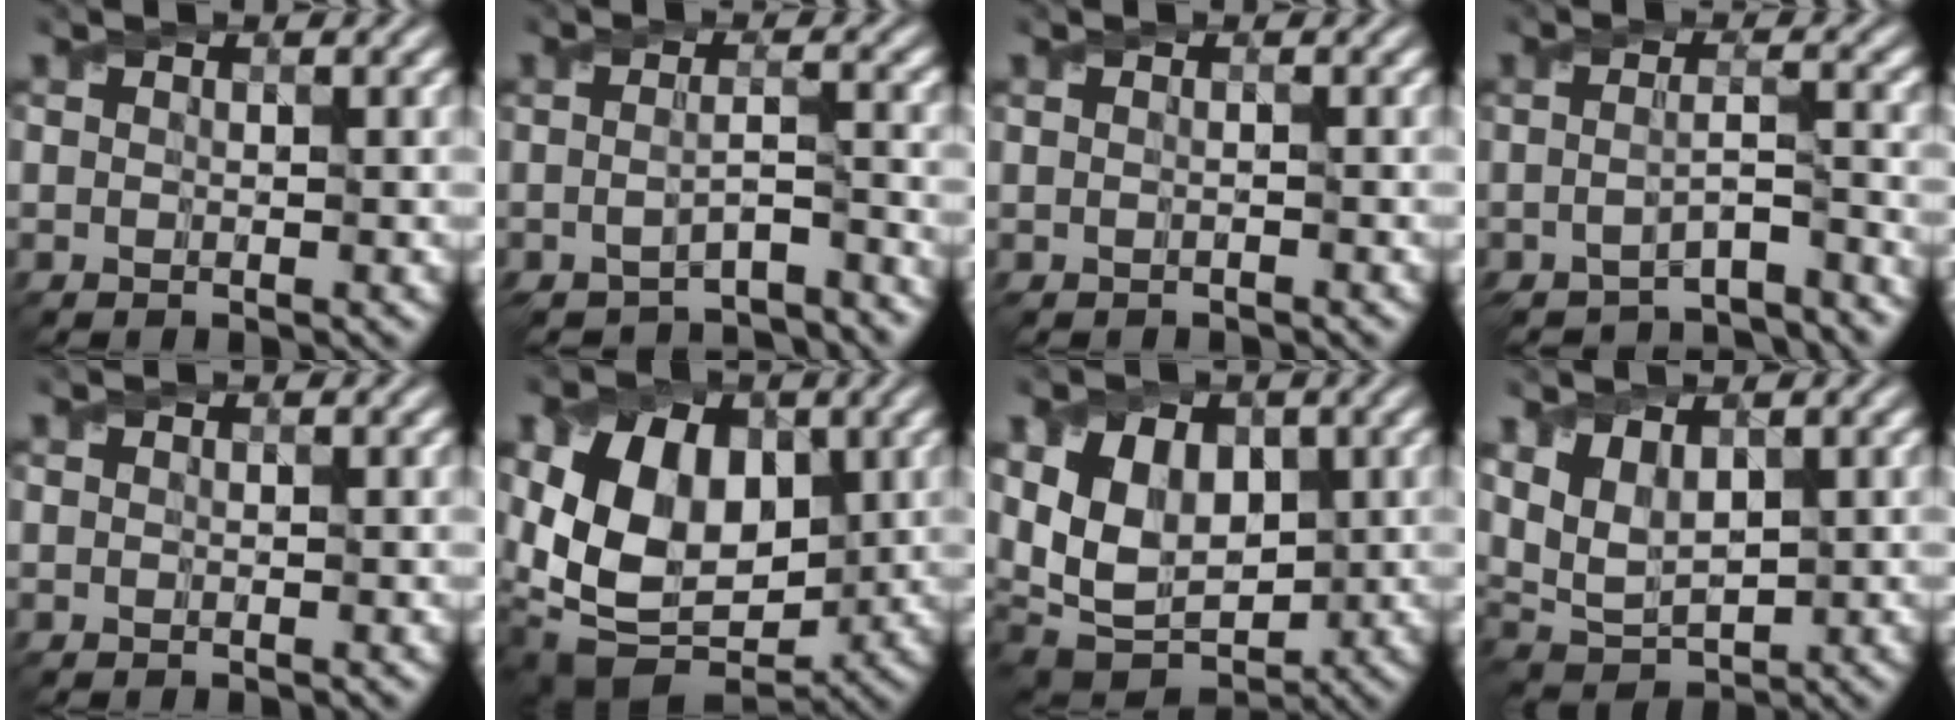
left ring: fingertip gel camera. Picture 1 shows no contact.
{"total": 5.1, "force": [-4.3, 0.9, 2.6], "torque": [-0.048, -0.015, -0.063]}
{"total": 0.5, "force": [-0.4, 0.1, 0.4], "torque": [-0.012, -0.008, -0.013]}
{"total": 5.4, "force": [-4.7, 0.9, 2.6], "torque": [-0.044, -0.010, -0.070]}
{"total": 0.0}
{"total": 10.5, "force": [0.7, 7.5, 7.3], "torque": [-0.131, -0.007, 0.006]}
{"total": 8.6, "force": [1.2, 5.9, 6.0], "torque": [-0.122, -0.002, 0.016]}
{"total": 4.5, "force": [1.7, 2.5, 3.4], "torque": [-0.079, -0.003, 0.036]}